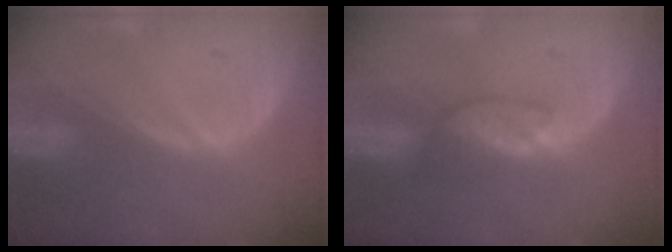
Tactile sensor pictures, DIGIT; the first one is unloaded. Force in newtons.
{"total": 3.4, "press": 3.4, "slide": 0.5}